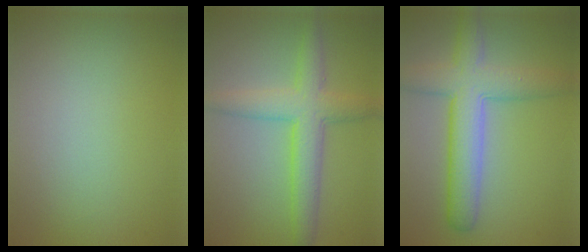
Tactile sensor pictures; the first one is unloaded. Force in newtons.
{"total": 4.8, "press": 4.8, "slide": 0.1}
{"total": 6.4, "press": 6.4, "slide": 0.2}